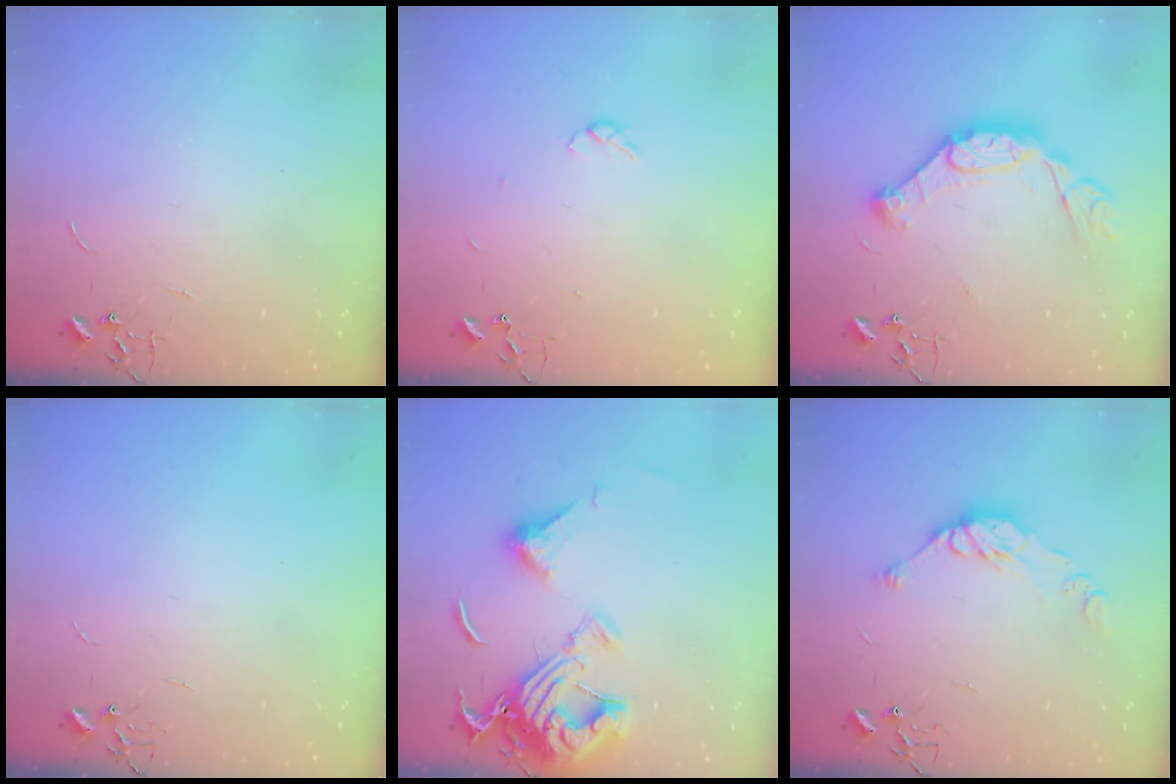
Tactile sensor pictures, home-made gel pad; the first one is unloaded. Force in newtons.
{"total": 4.3, "press": 4.3, "slide": 0.7}
{"total": 15.0, "press": 15.0, "slide": 0.9}
{"total": 0.0}
{"total": 16.0, "press": 16.0, "slide": 1.0}
{"total": 10.5, "press": 10.5, "slide": 0.3}